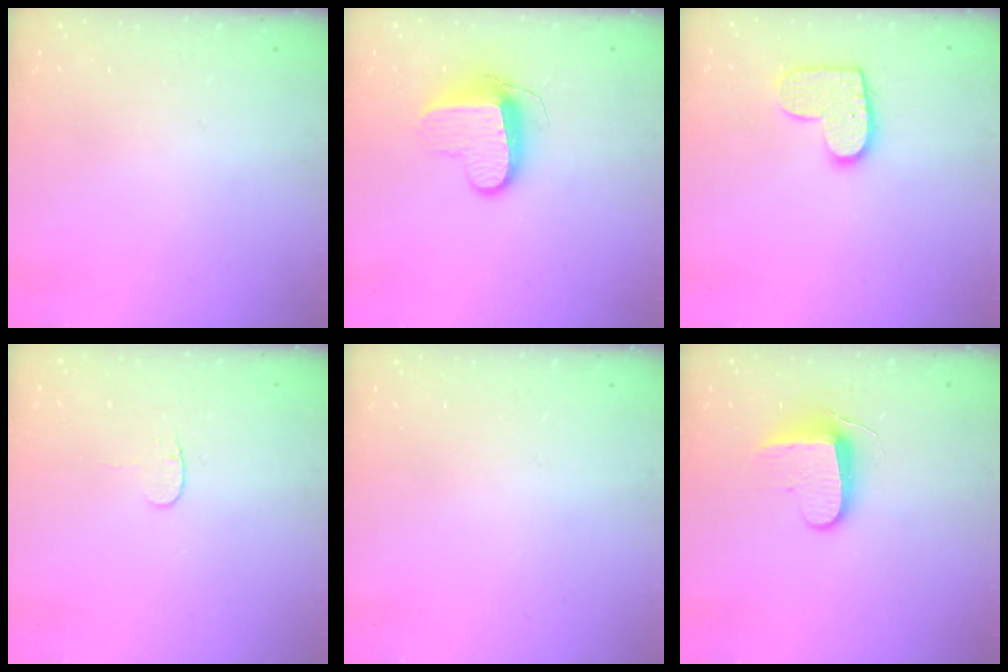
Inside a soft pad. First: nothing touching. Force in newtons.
{"total": 10.3, "press": 10.3, "slide": 0.4}
{"total": 11.2, "press": 11.2, "slide": 0.7}
{"total": 3.4, "press": 3.4, "slide": 0.4}
{"total": 0.0}
{"total": 8.7, "press": 8.7, "slide": 0.6}